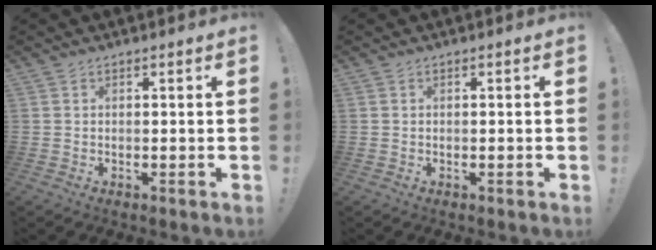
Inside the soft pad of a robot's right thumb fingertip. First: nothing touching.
{"total": 0.0}